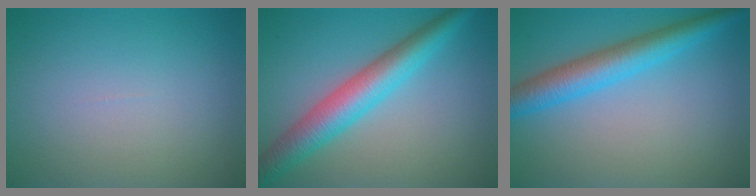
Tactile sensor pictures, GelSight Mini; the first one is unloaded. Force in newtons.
{"total": 5.9, "press": 5.9, "slide": 0.1}
{"total": 5.2, "press": 5.2, "slide": 0.1}